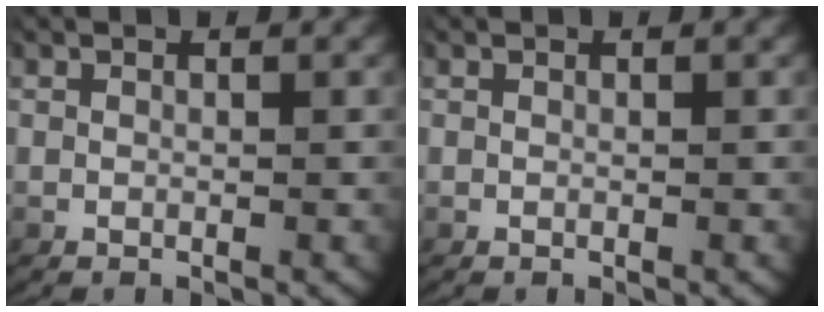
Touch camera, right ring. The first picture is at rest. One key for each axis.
{"total": 0.0}